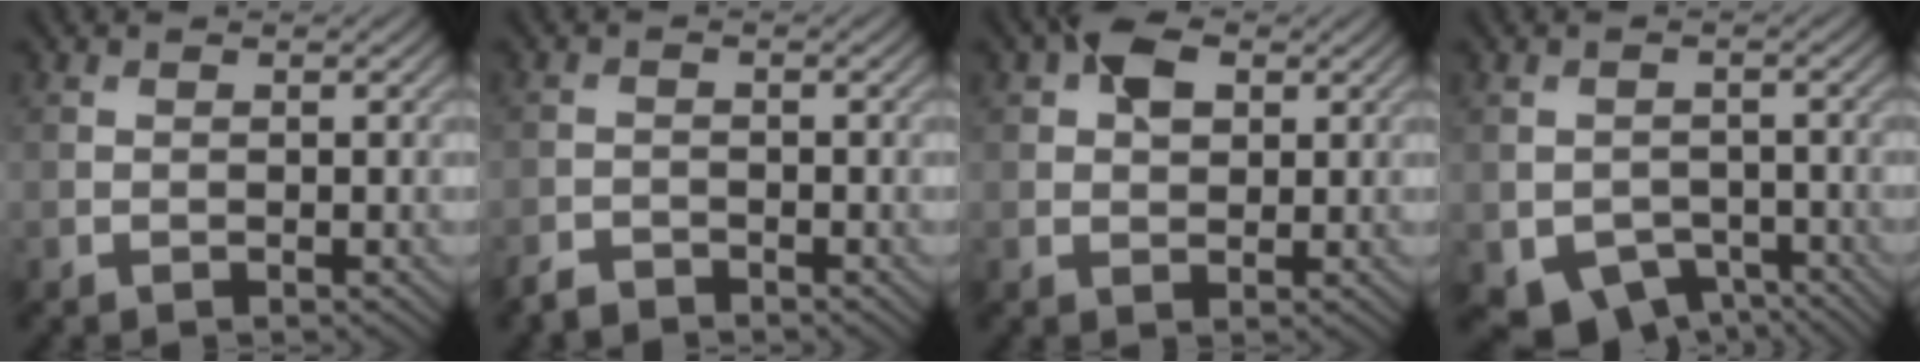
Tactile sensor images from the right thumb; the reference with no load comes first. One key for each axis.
{"total": 2.0, "fx": -1.9, "fy": 0.5, "fz": 0.4, "tx": -0.009, "ty": -0.004, "tz": -0.043}
{"total": 4.1, "fx": 1.6, "fy": 2.6, "fz": 2.8, "tx": -0.050, "ty": 0.009, "tz": 0.022}
{"total": 5.6, "fx": -3.4, "fy": 3.7, "fz": 2.5, "tx": -0.046, "ty": -0.023, "tz": -0.047}